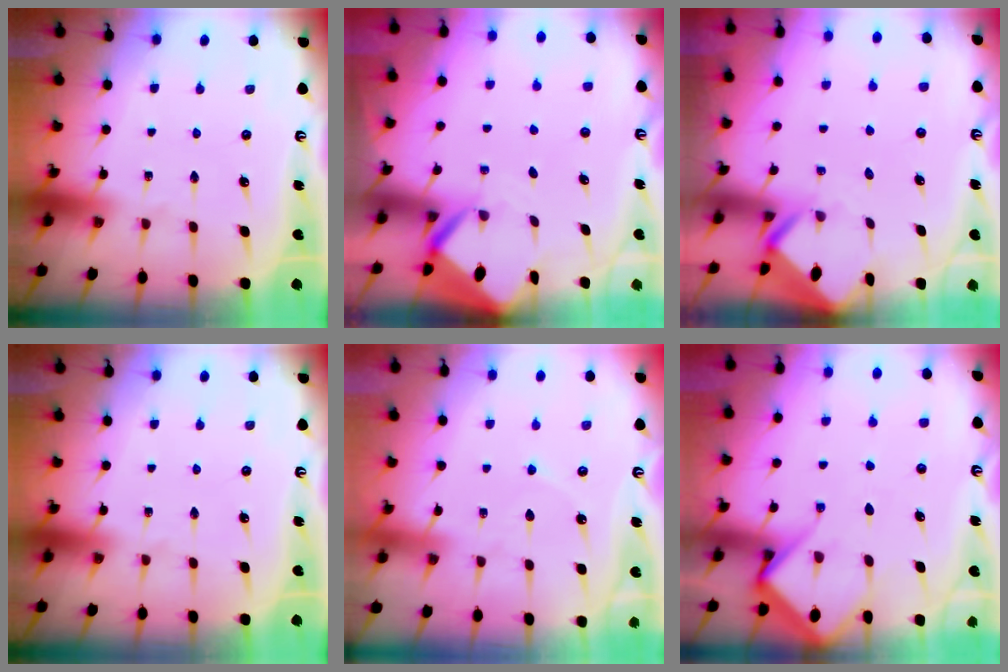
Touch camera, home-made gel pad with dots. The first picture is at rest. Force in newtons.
{"total": 3.8, "press": 3.8, "slide": 0.2}
{"total": 2.4, "press": 2.4, "slide": 0.1}
{"total": 0.0}
{"total": 3.3, "press": 3.3, "slide": 0.3}
{"total": 8.5, "press": 8.5, "slide": 0.9}